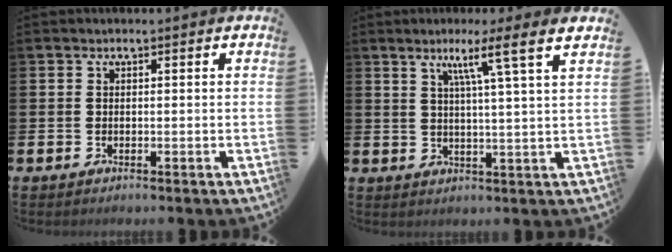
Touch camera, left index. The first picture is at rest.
{"total": 6.3, "force": [3.9, -0.8, 4.9], "torque": [-0.090, -0.015, 0.058]}